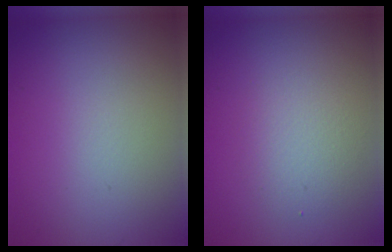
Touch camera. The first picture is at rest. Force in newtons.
{"total": 2.2, "press": 2.2, "slide": 0.1}